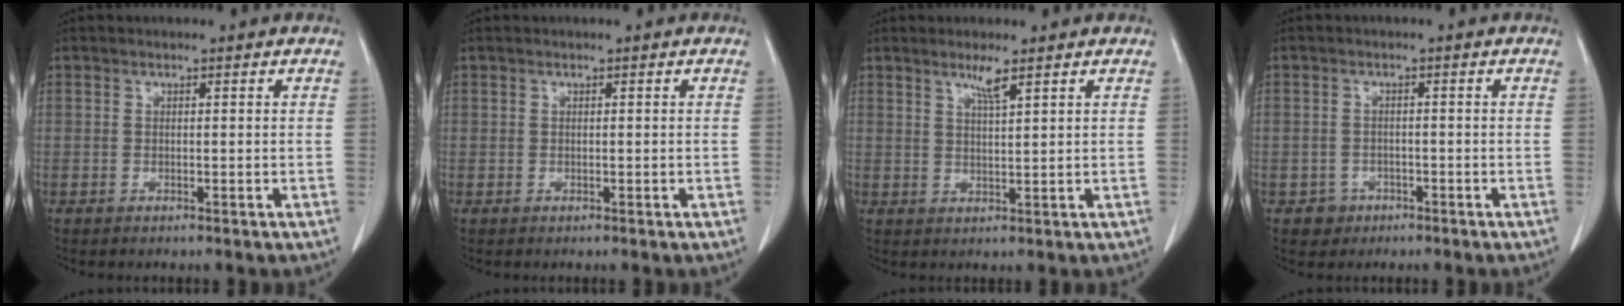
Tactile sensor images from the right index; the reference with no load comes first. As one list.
[{"total": 0.0}, {"total": 2.7, "force": [1.8, -0.2, 2.0], "torque": [-0.040, -0.003, 0.037]}, {"total": 2.6, "force": [-1.3, 2.3, 0.0], "torque": [0.005, 0.013, -0.019]}]